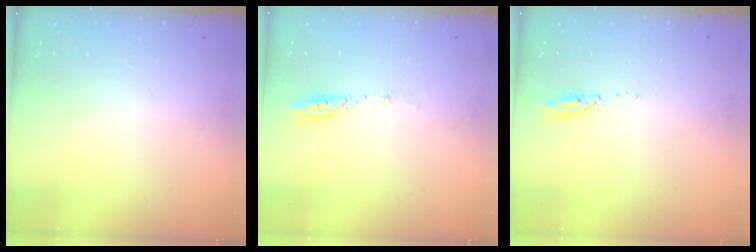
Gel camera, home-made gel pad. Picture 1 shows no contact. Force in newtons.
{"total": 3.5, "press": 3.5, "slide": 0.1}
{"total": 3.0, "press": 3.0, "slide": 0.1}